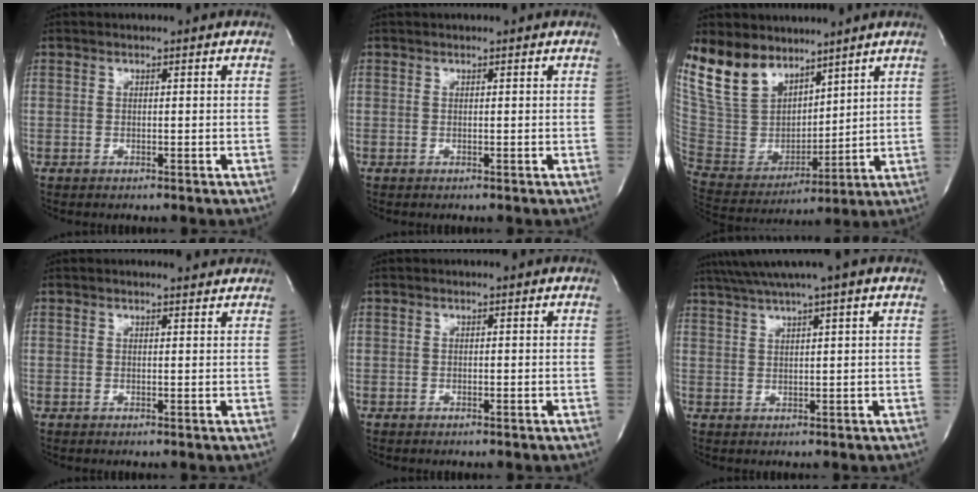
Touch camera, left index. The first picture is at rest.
{"total": 1.4, "force": [1.3, 0.1, 0.5], "torque": [-0.007, 0.021, 0.019]}
{"total": 15.1, "force": [11.7, 7.9, 5.4], "torque": [-0.131, 0.017, 0.235]}
{"total": 2.1, "force": [2.0, 0.2, 0.3], "torque": [-0.006, -0.008, 0.024]}
{"total": 0.0}
{"total": 7.1, "force": [5.5, -1.4, 4.3], "torque": [-0.073, 0.017, 0.088]}